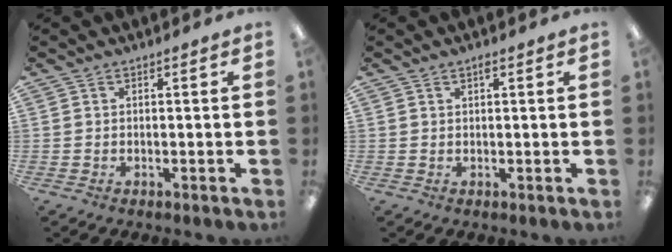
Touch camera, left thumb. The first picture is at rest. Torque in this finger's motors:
{"motor_torque": [-0.06, 0.02, 0.11, 0.02, -0.01]}